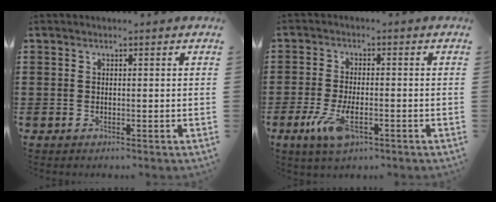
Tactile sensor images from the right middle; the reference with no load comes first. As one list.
[{"total": 6.5, "force": [-2.6, 2.5, 5.4], "torque": [-0.123, -0.012, -0.049]}]